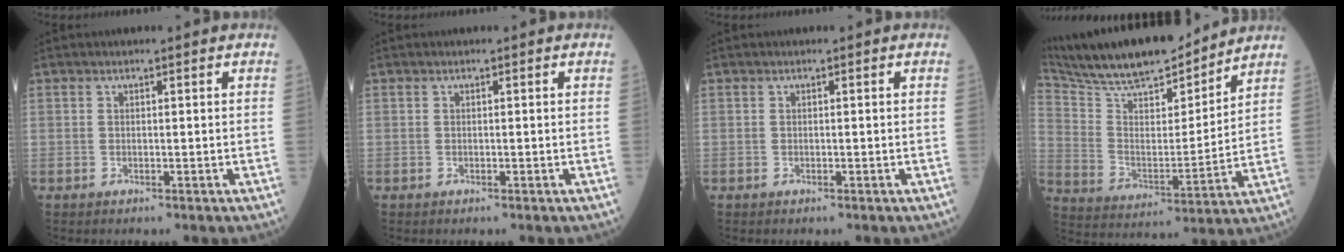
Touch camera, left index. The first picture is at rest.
{"total": 0.0}
{"total": 0.0}
{"total": 19.7, "force": [17.8, 3.4, 7.8], "torque": [-0.151, 0.008, 0.301]}